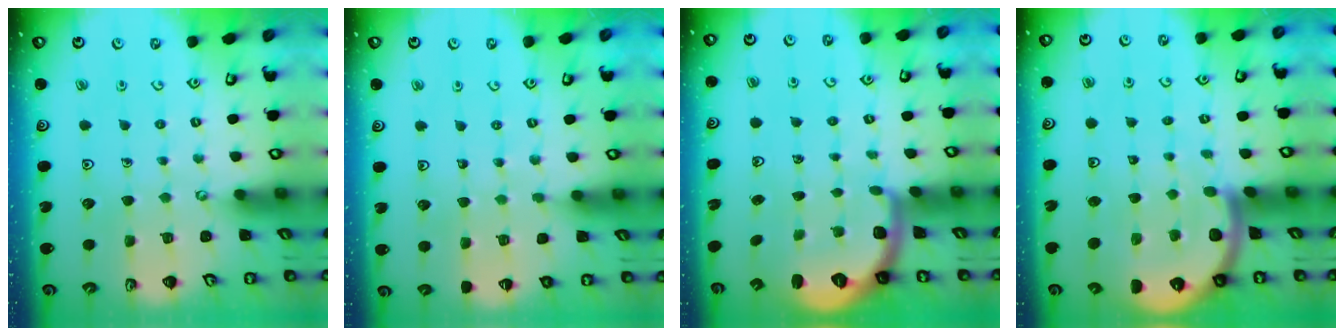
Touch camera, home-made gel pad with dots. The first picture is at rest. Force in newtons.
{"total": 2.4, "press": 2.4, "slide": 0.5}
{"total": 1.9, "press": 1.8, "slide": 0.4}
{"total": 5.4, "press": 5.4, "slide": 0.9}